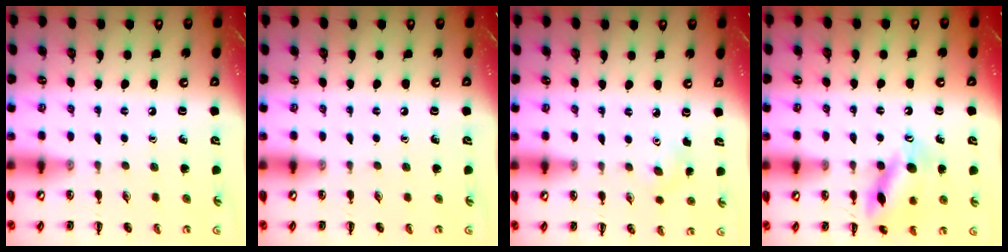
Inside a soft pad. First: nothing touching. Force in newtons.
{"total": 0.0}
{"total": 3.5, "press": 3.4, "slide": 1.0}
{"total": 14.1, "press": 14.0, "slide": 1.2}